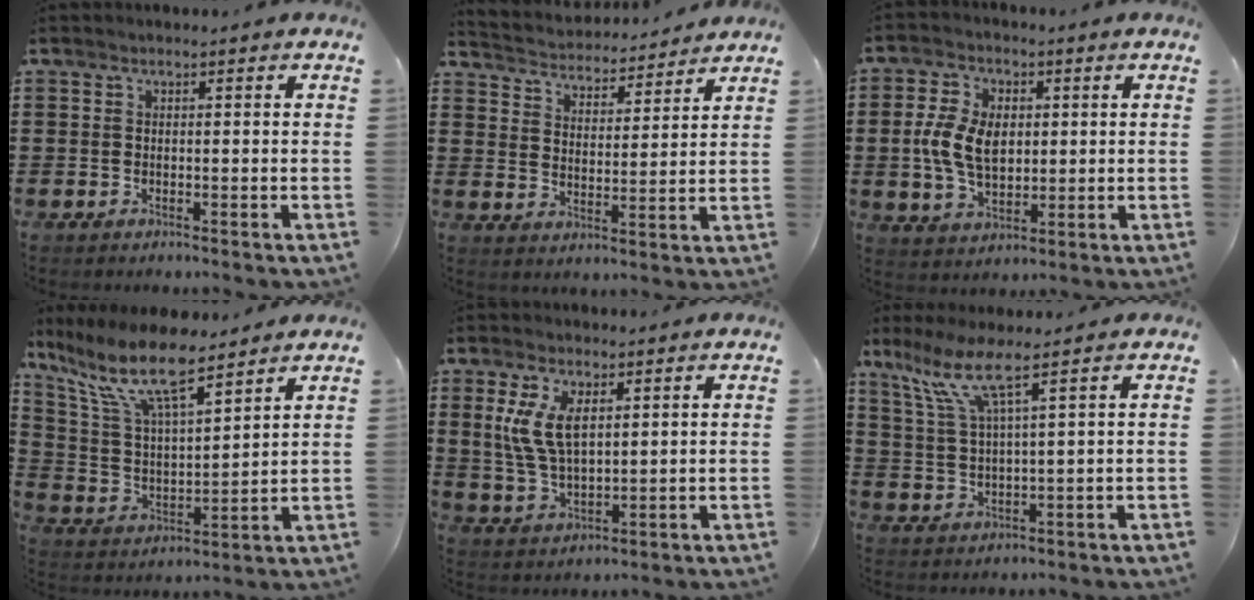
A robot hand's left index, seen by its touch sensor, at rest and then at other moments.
{"total": 3.7, "force": [3.7, 0.4, -0.3], "torque": [-0.019, -0.031, 0.057]}
{"total": 7.8, "force": [0.5, 5.0, 6.0], "torque": [-0.142, 0.011, 0.003]}
{"total": 11.7, "force": [8.5, 2.6, 7.6], "torque": [-0.190, -0.042, 0.143]}
{"total": 7.6, "force": [2.6, 3.6, 6.1], "torque": [-0.143, 0.003, 0.041]}
{"total": 7.9, "force": [4.9, 0.6, 6.1], "torque": [-0.151, -0.013, 0.083]}